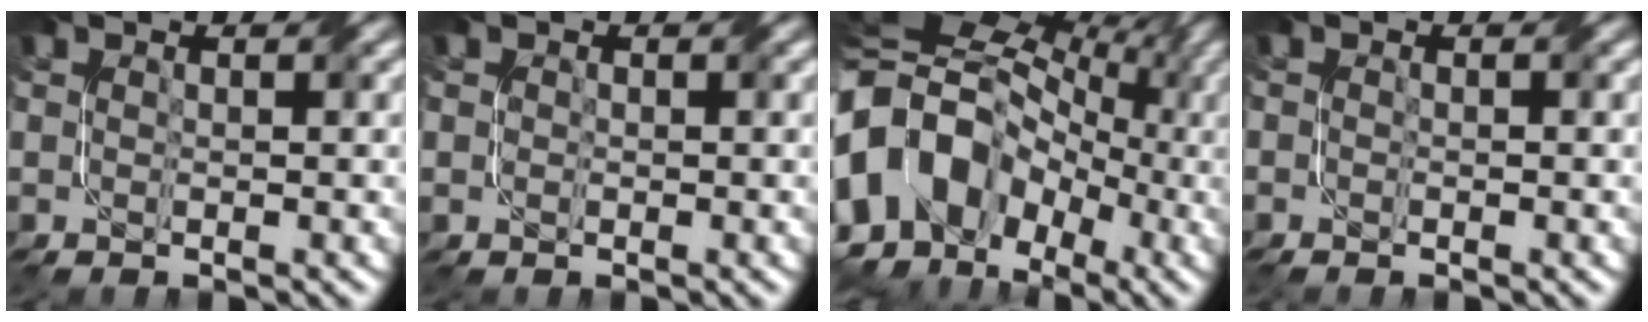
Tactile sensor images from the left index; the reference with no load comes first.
{"total": 0.9, "force": [0.3, 0.9, 0.0], "torque": [0.003, -0.005, 0.001]}
{"total": 18.6, "force": [-1.6, 14.6, 11.4], "torque": [-0.231, 0.000, -0.041]}
{"total": 0.5, "force": [-0.4, 0.2, 0.3], "torque": [-0.007, -0.005, -0.008]}